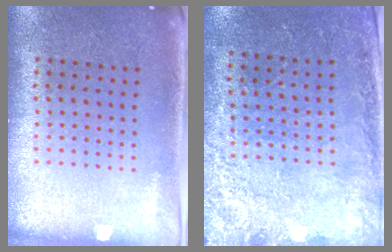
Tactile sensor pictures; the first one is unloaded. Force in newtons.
{"total": 2.5, "press": 2.3, "slide": 0.8}